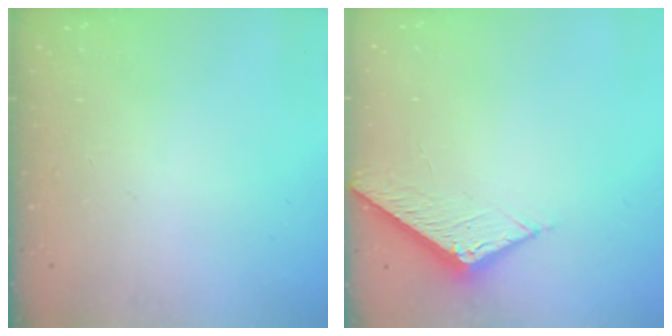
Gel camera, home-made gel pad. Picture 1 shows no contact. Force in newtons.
{"total": 7.4, "press": 7.4, "slide": 0.2}